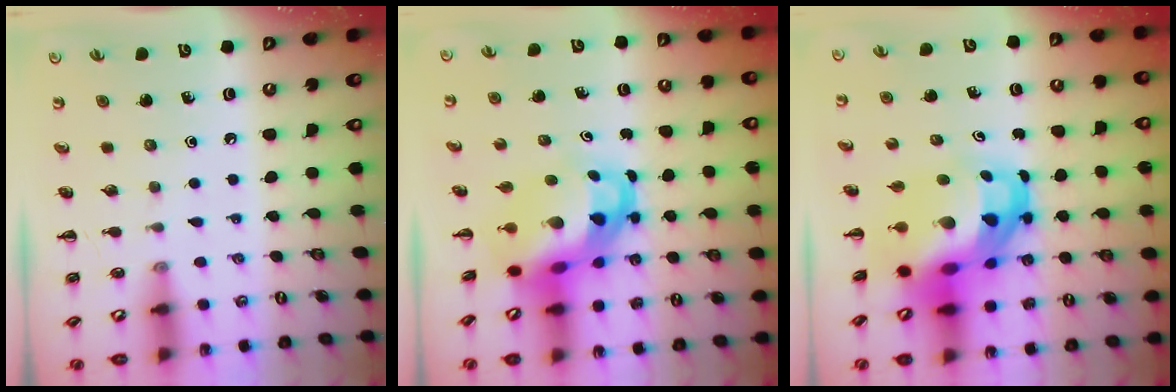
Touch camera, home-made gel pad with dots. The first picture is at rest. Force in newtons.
{"total": 8.0, "press": 7.7, "slide": 2.0}
{"total": 13.4, "press": 12.9, "slide": 3.4}